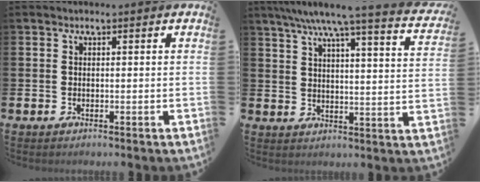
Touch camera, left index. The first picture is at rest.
{"total": 6.7, "force": [5.7, 0.1, 3.5], "torque": [-0.083, -0.039, 0.090]}